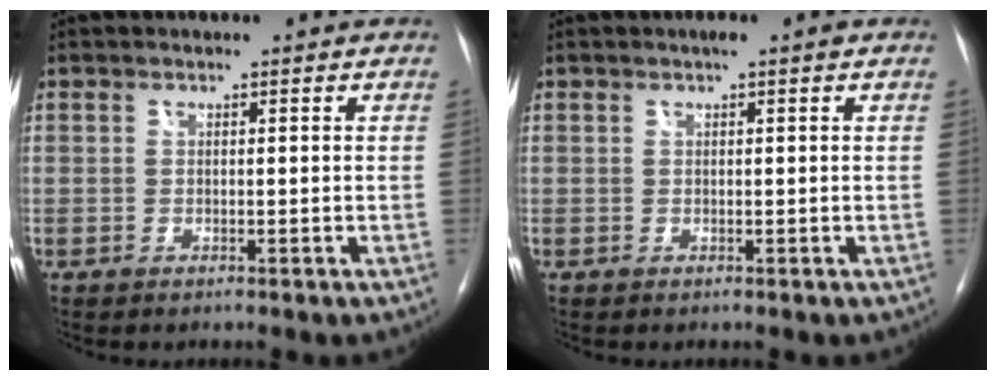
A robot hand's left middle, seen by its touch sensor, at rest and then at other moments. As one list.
[{"total": 1.0, "force": [0.6, 0.0, 0.8], "torque": [-0.013, 0.008, 0.008]}]